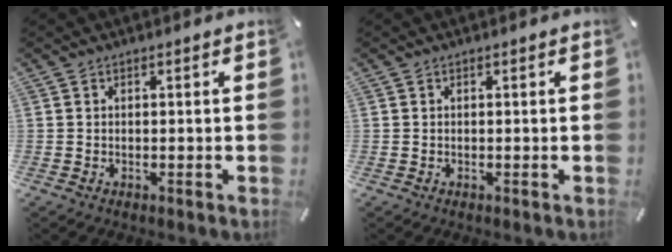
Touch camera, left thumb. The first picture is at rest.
{"total": 0.0}